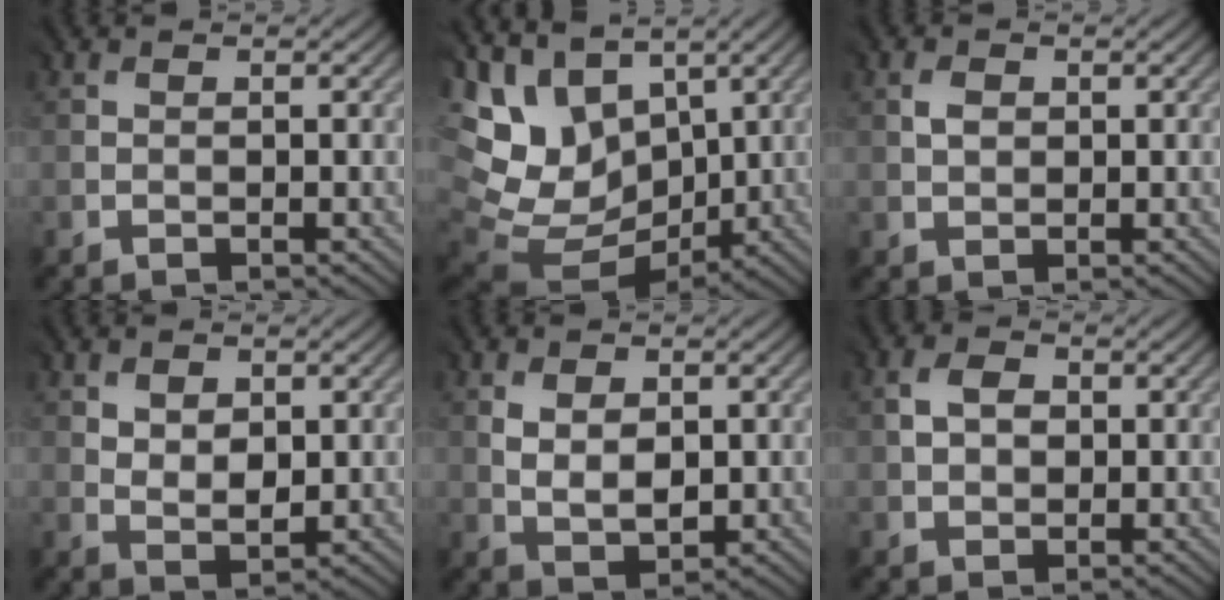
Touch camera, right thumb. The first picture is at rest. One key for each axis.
{"total": 15.2, "fx": 4.4, "fy": 11.3, "fz": 9.2, "tx": -0.254, "ty": -0.004, "tz": 0.111}
{"total": 1.2, "fx": 0.5, "fy": 1.1, "fz": 0.4, "tx": -0.008, "ty": 0.000, "tz": 0.009}
{"total": 3.7, "fx": 1.5, "fy": 2.4, "fz": 2.4, "tx": -0.041, "ty": -0.004, "tz": 0.029}
{"total": 3.9, "fx": 1.0, "fy": 2.5, "fz": 2.9, "tx": -0.052, "ty": -0.005, "tz": 0.022}
{"total": 2.9, "fx": 0.7, "fy": 2.2, "fz": 1.7, "tx": -0.034, "ty": 0.002, "tz": 0.011}